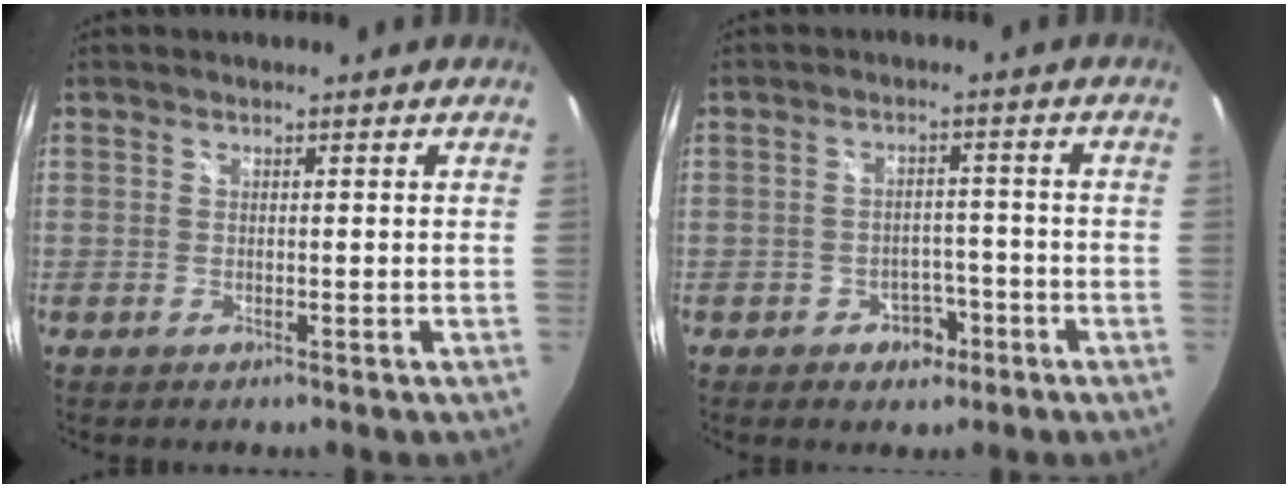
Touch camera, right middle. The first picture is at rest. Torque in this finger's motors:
{"motor_torque": [-0.47, -0.17, 0.01, 0.01]}